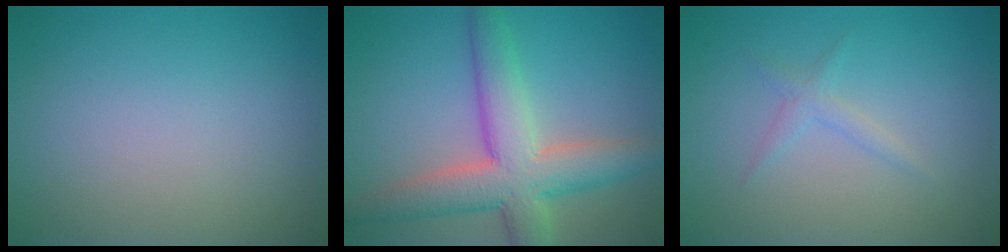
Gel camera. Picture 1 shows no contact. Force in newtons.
{"total": 7.4, "press": 7.4, "slide": 0.7}
{"total": 1.2, "press": 1.2, "slide": 0.0}